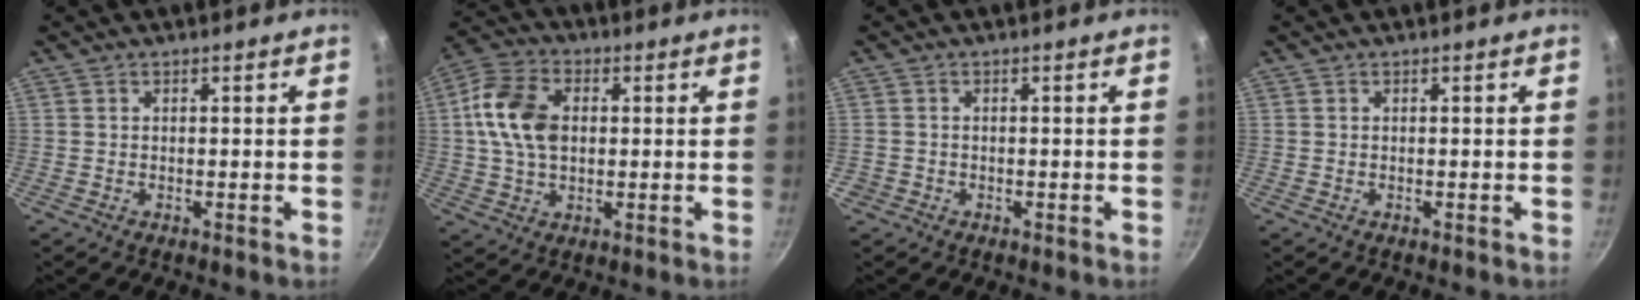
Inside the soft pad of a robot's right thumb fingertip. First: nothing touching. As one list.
[{"total": 12.4, "force": [1.4, 8.4, 9.0], "torque": [-0.155, 0.016, 0.014]}, {"total": 1.3, "force": [-0.5, 1.1, 0.2], "torque": [-0.004, 0.003, -0.006]}, {"total": 0.0}]